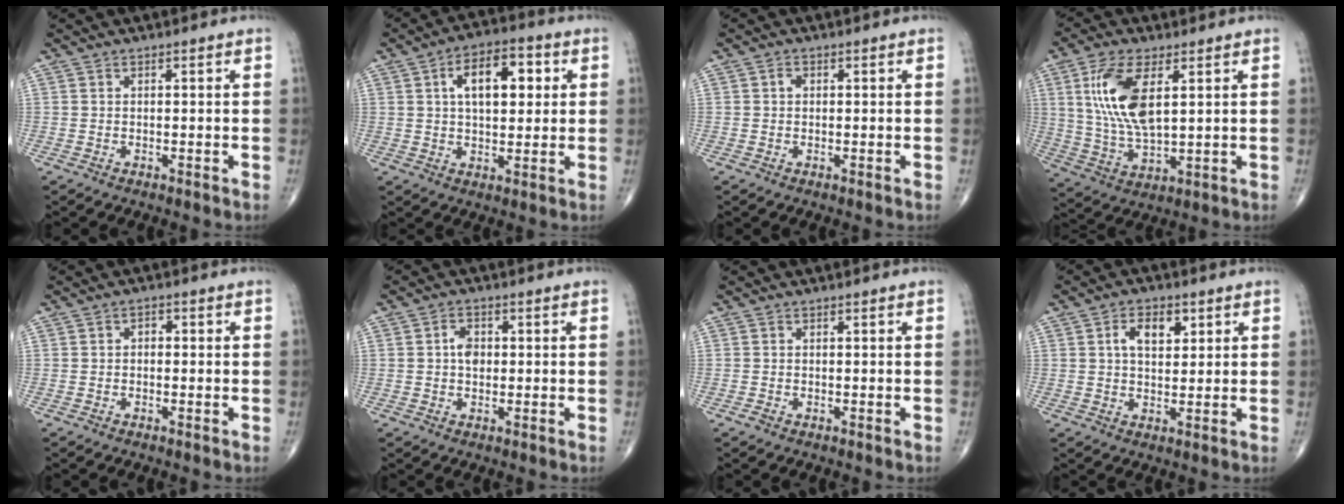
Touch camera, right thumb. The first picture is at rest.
{"total": 11.3, "force": [2.9, 6.0, 9.1], "torque": [-0.118, 0.010, 0.041]}
{"total": 1.1, "force": [0.1, 0.9, 0.6], "torque": [-0.005, 0.003, -0.001]}
{"total": 13.1, "force": [3.9, 5.6, 11.1], "torque": [-0.232, -0.016, 0.082]}
{"total": 1.5, "force": [-0.1, 1.1, 1.0], "torque": [-0.006, 0.006, -0.007]}
{"total": 3.4, "force": [0.2, 2.4, 2.3], "torque": [-0.031, 0.006, -0.001]}
{"total": 0.6, "force": [-0.3, 0.4, 0.3], "torque": [-0.011, -0.002, -0.008]}
{"total": 6.0, "force": [2.1, 3.5, 4.3], "torque": [-0.056, -0.003, 0.032]}